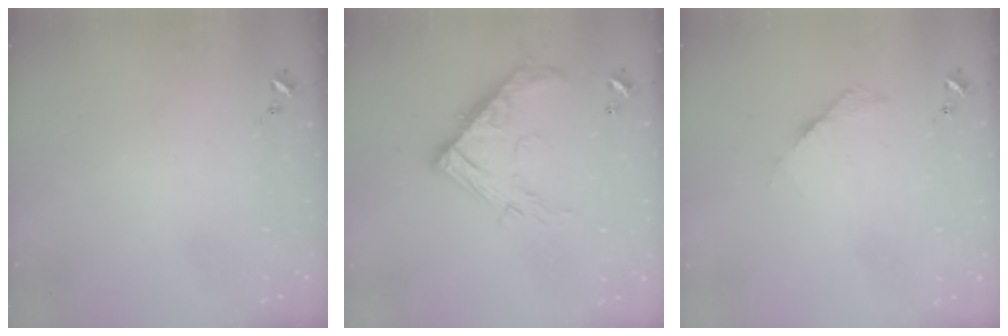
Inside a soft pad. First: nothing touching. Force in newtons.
{"total": 17.2, "press": 17.2, "slide": 1.2}
{"total": 3.6, "press": 3.6, "slide": 0.5}